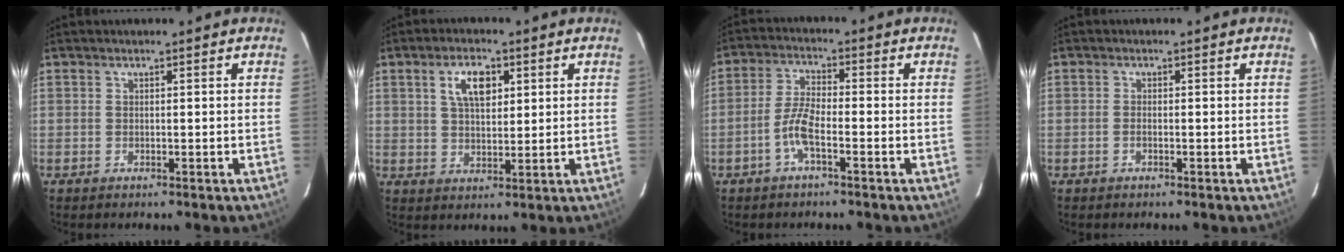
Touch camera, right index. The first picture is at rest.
{"total": 6.5, "force": [2.5, 3.1, 5.1], "torque": [-0.089, 0.012, 0.047]}
{"total": 5.3, "force": [-2.5, 1.2, 4.5], "torque": [-0.100, 0.007, -0.052]}
{"total": 0.8, "force": [-0.4, 0.4, 0.6], "torque": [-0.014, 0.001, -0.008]}